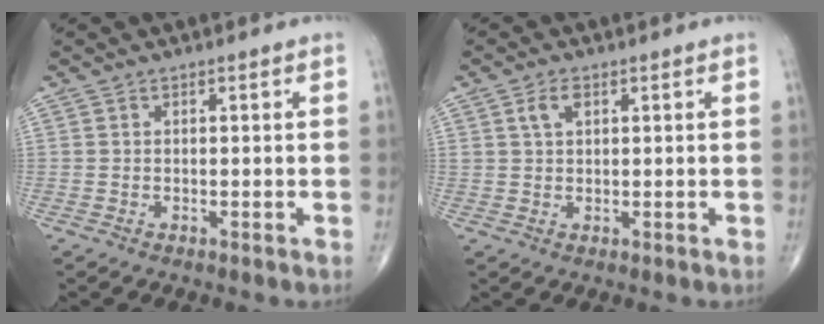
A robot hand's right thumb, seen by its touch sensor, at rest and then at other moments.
{"total": 2.8, "force": [1.2, 1.5, 2.0], "torque": [-0.036, 0.003, 0.024]}